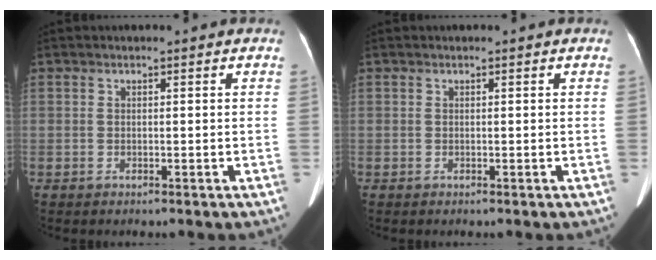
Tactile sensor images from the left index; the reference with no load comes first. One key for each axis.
{"total": 0.0}